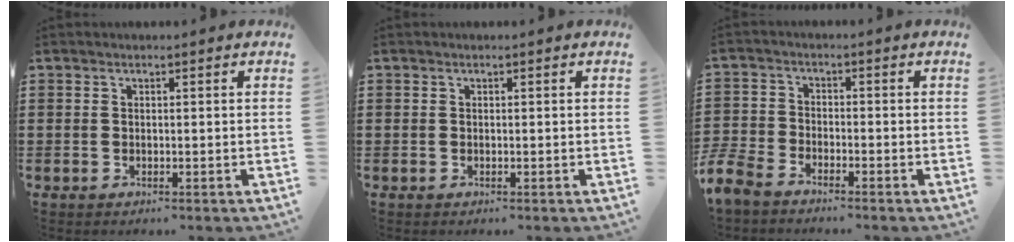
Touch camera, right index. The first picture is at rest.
{"total": 0.0}
{"total": 4.2, "force": [-4.0, 0.8, 1.0], "torque": [-0.053, -0.011, -0.093]}